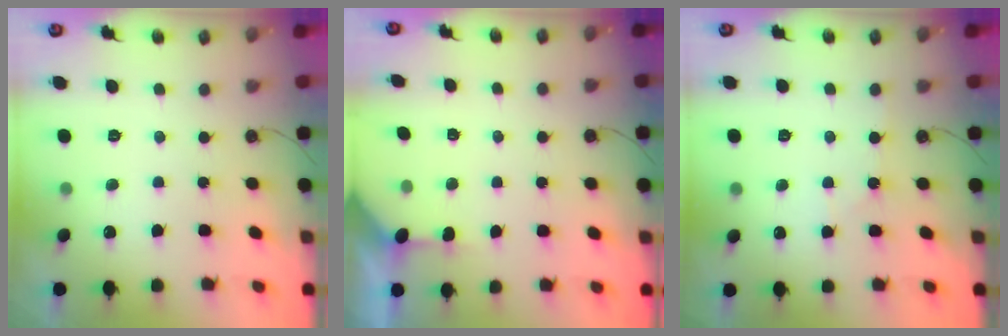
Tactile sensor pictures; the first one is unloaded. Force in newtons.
{"total": 2.7, "press": 2.7, "slide": 0.3}
{"total": 3.4, "press": 3.4, "slide": 0.5}